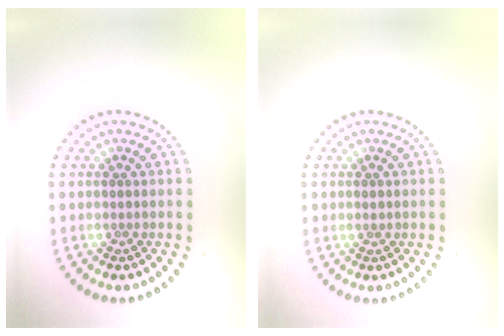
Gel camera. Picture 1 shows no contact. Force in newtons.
{"total": 0.6, "press": 0.6, "slide": 0.1}